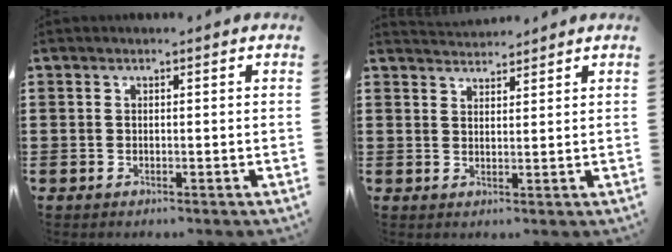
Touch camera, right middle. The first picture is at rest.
{"total": 2.5, "force": [2.5, 0.3, -0.2], "torque": [-0.004, -0.002, 0.048]}